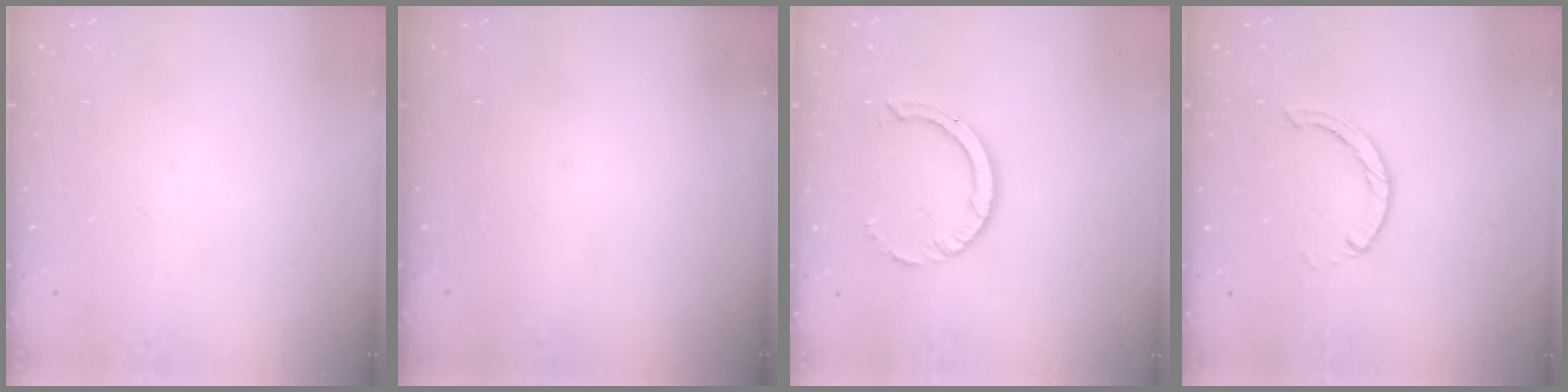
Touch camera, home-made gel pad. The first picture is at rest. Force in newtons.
{"total": 0.0}
{"total": 7.2, "press": 7.2, "slide": 0.5}
{"total": 1.0, "press": 0.9, "slide": 0.3}